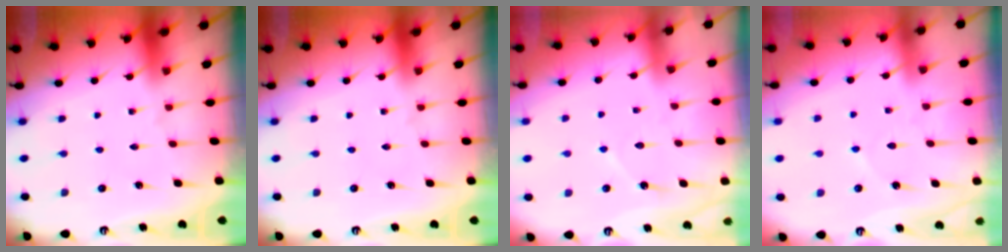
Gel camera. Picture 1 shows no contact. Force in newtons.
{"total": 0.0}
{"total": 5.1, "press": 5.1, "slide": 0.2}
{"total": 2.6, "press": 2.5, "slide": 0.3}